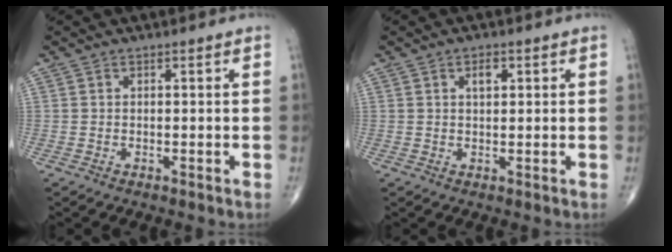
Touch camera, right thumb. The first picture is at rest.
{"total": 2.5, "force": [1.0, 1.2, 1.9], "torque": [-0.027, -0.003, 0.015]}